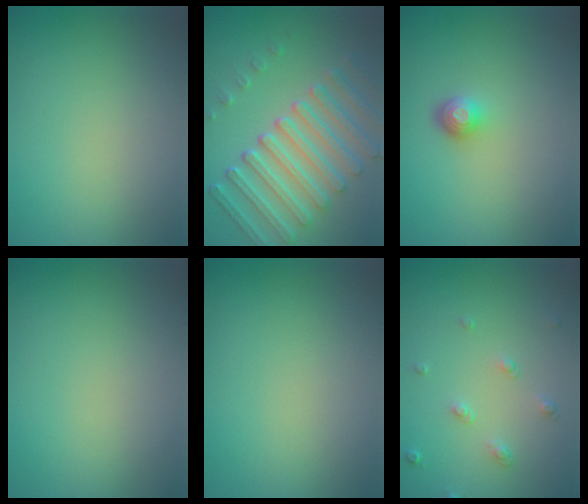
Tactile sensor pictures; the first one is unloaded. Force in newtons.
{"total": 7.6, "press": 5.7, "slide": 5.0}
{"total": 1.7, "press": 1.3, "slide": 1.2}
{"total": 0.0}
{"total": 0.0}
{"total": 1.5, "press": 1.0, "slide": 1.1}